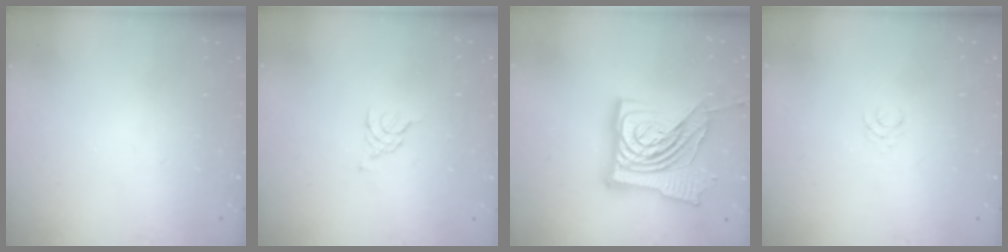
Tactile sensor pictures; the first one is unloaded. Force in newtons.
{"total": 0.8, "press": 0.7, "slide": 0.3}
{"total": 26.7, "press": 26.5, "slide": 3.2}
{"total": 1.5, "press": 1.5, "slide": 0.2}